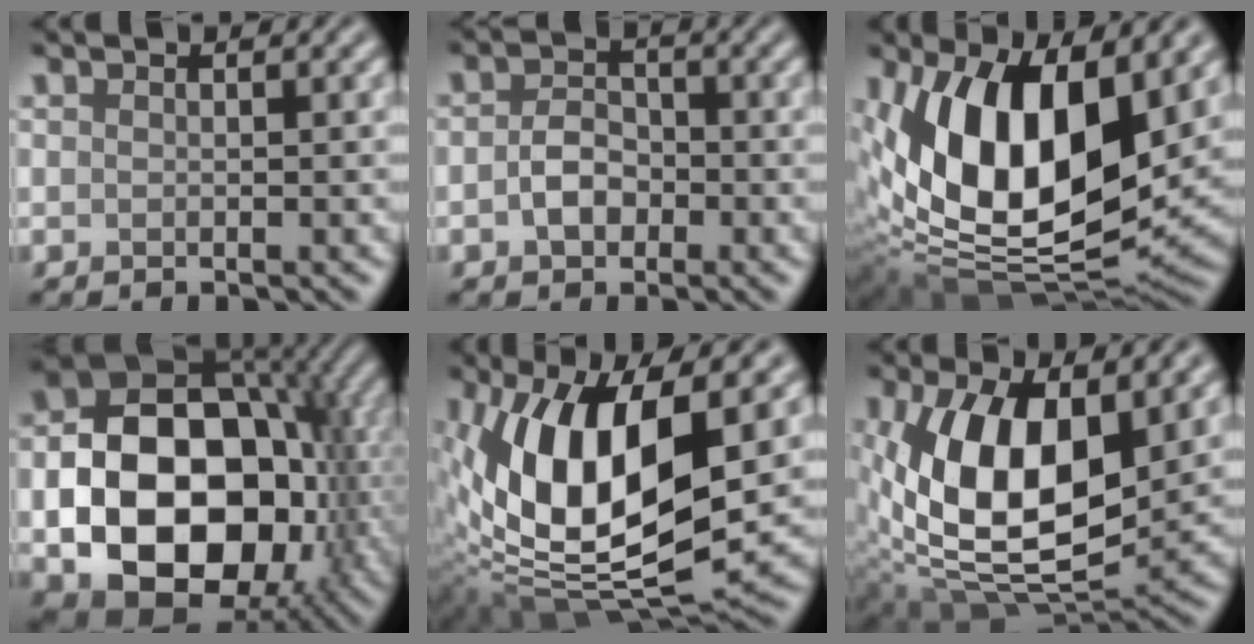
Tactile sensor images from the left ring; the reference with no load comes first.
{"total": 2.7, "force": [-0.8, 1.9, 1.7], "torque": [-0.032, 0.003, -0.020]}
{"total": 15.1, "force": [3.5, 7.8, 12.4], "torque": [-0.229, -0.016, 0.054]}
{"total": 16.3, "force": [-2.9, 11.6, 11.2], "torque": [-0.165, -0.025, -0.044]}
{"total": 14.4, "force": [1.7, 6.8, 12.5], "torque": [-0.237, -0.016, 0.024]}
{"total": 13.2, "force": [2.1, 7.0, 11.0], "torque": [-0.208, -0.008, 0.036]}